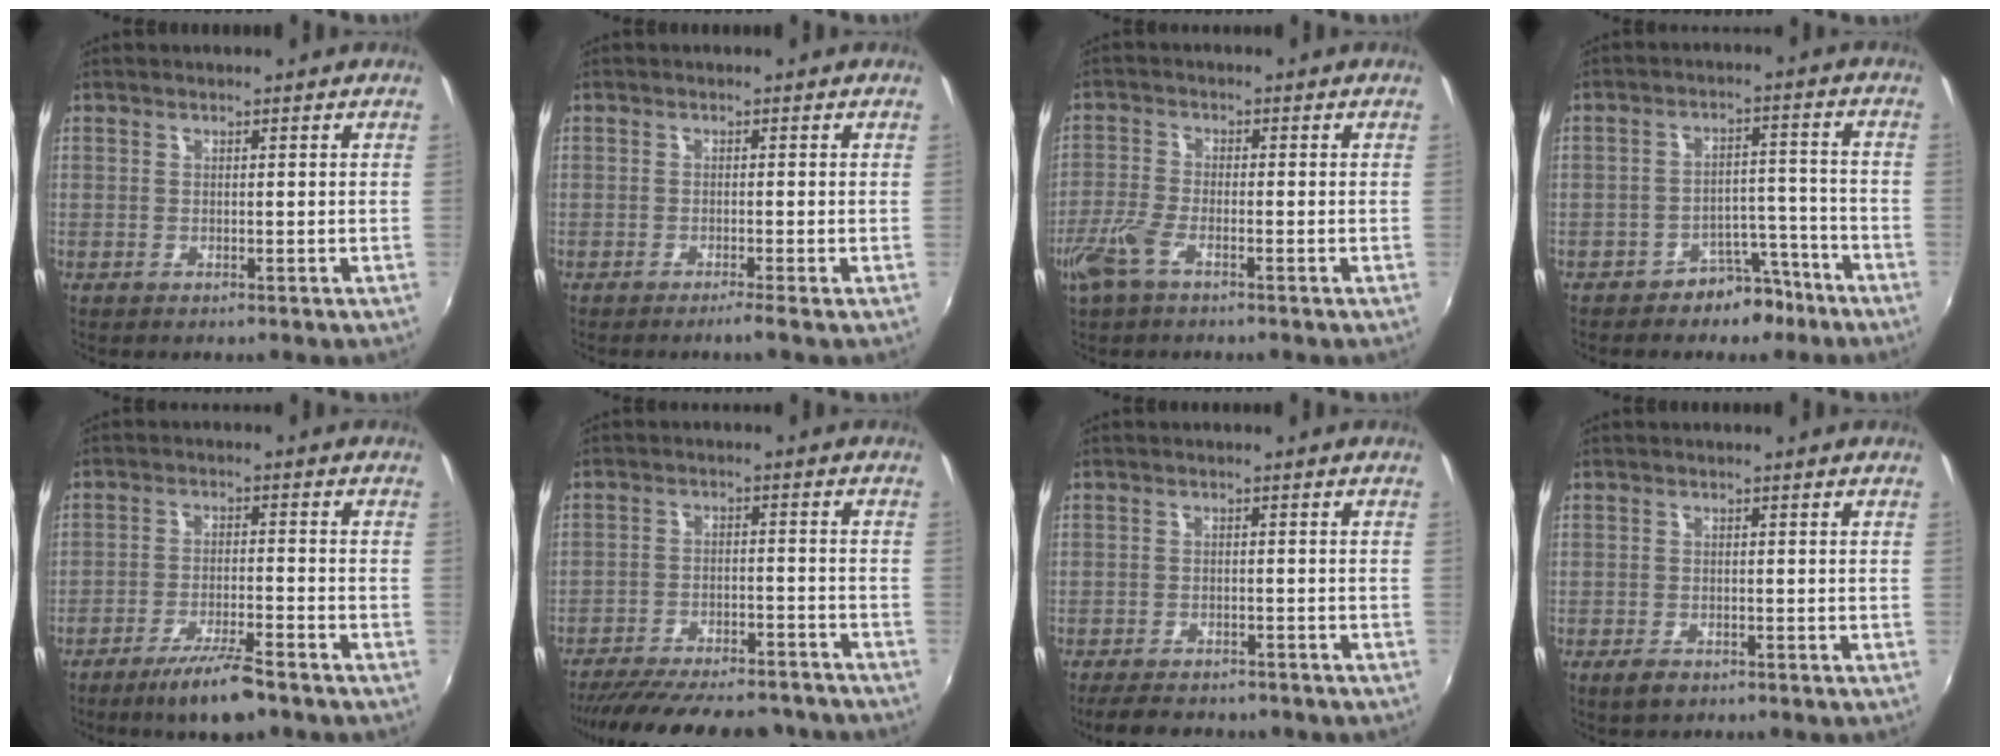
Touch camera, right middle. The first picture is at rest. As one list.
[{"total": 1.5, "force": [-1.1, -0.5, 0.9], "torque": [-0.016, -0.003, -0.023]}, {"total": 5.5, "force": [-3.5, 1.0, 4.0], "torque": [-0.103, -0.009, -0.074]}, {"total": 7.0, "force": [-5.4, 4.0, 2.0], "torque": [-0.028, 0.034, -0.072]}, {"total": 8.5, "force": [-6.4, 1.5, 5.4], "torque": [-0.114, -0.006, -0.108]}, {"total": 23.3, "force": [-20.2, 6.7, 9.4], "torque": [-0.188, -0.003, -0.268]}, {"total": 9.7, "force": [-7.9, 3.7, 4.2], "torque": [-0.094, -0.017, -0.113]}, {"total": 2.6, "force": [-1.8, 1.3, 1.4], "torque": [-0.032, -0.006, -0.034]}]